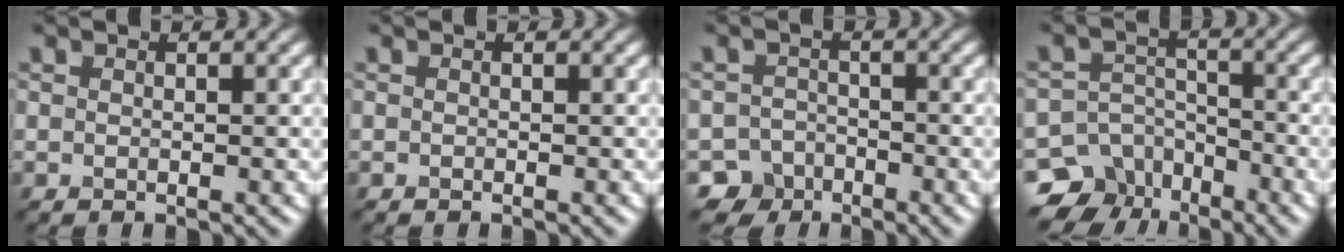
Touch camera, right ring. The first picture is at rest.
{"total": 0.0}
{"total": 4.5, "force": [-3.3, 3.1, 0.3], "torque": [0.023, 0.000, -0.054]}
{"total": 8.6, "force": [-6.0, 5.9, 1.8], "torque": [-0.015, -0.009, -0.104]}